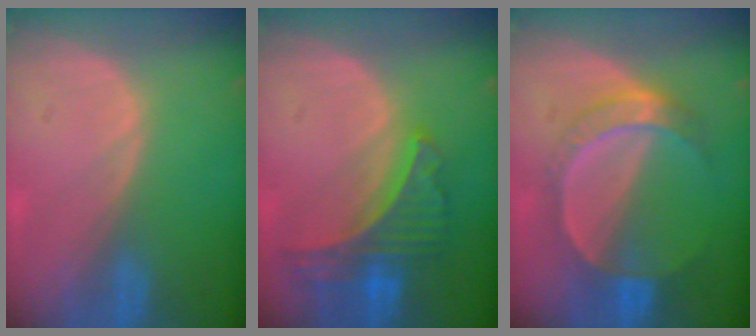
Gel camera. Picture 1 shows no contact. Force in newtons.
{"total": 7.8, "press": 6.9, "slide": 3.6}
{"total": 7.3, "press": 6.4, "slide": 3.4}